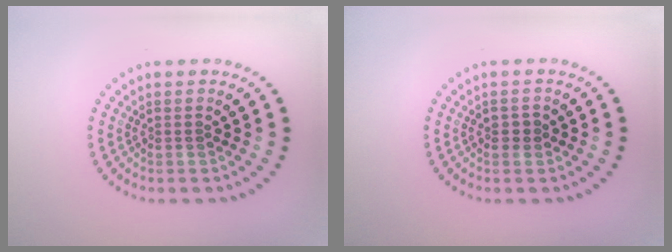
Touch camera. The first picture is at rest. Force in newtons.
{"total": 1.2, "press": 1.2, "slide": 0.1}